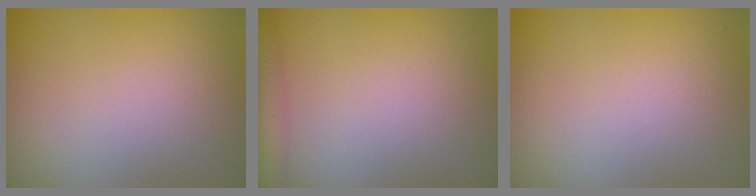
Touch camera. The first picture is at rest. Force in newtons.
{"total": 2.6, "press": 2.6, "slide": 0.1}
{"total": 0.0}